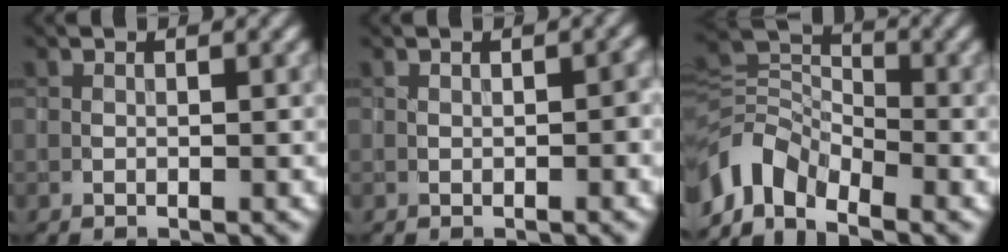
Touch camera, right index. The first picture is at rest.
{"total": 1.2, "force": [-0.1, 0.7, 1.0], "torque": [-0.014, 0.001, 0.001]}
{"total": 6.4, "force": [-3.9, 3.9, 3.1], "torque": [-0.057, 0.002, -0.088]}